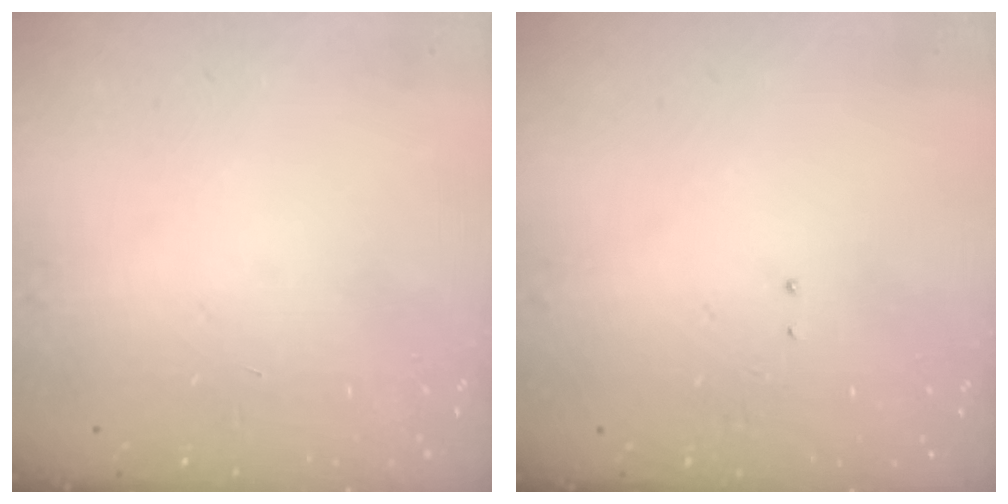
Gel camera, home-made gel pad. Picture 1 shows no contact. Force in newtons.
{"total": 1.3, "press": 1.2, "slide": 0.6}